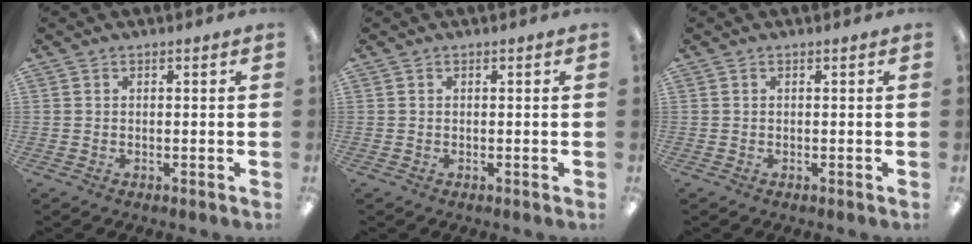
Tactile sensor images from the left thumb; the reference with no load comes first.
{"total": 0.0}
{"total": 0.0}